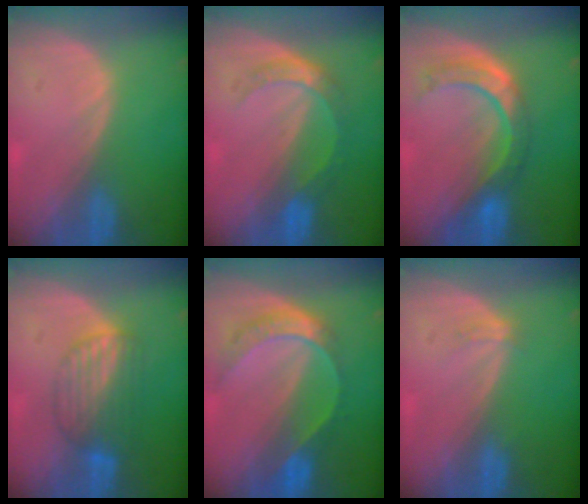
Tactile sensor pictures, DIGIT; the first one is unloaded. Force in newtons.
{"total": 5.4, "press": 4.8, "slide": 2.4}
{"total": 8.5, "press": 7.2, "slide": 4.5}
{"total": 6.4, "press": 6.3, "slide": 1.2}
{"total": 7.8, "press": 6.4, "slide": 4.4}
{"total": 1.5, "press": 1.1, "slide": 1.0}